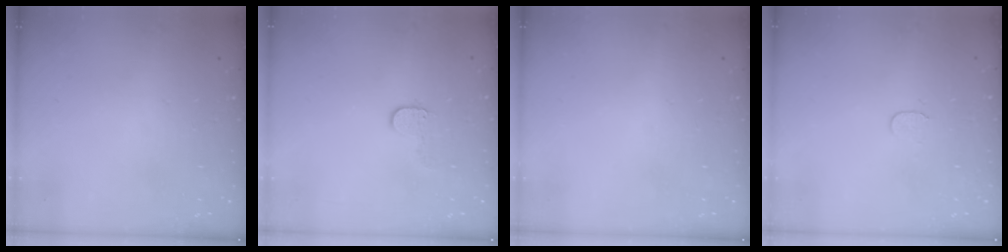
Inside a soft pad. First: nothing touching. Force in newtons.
{"total": 5.1, "press": 5.0, "slide": 0.5}
{"total": 0.0}
{"total": 3.8, "press": 3.8, "slide": 0.3}